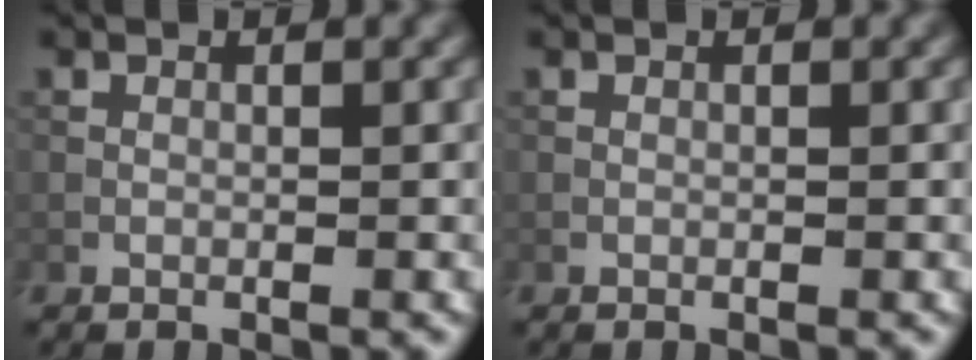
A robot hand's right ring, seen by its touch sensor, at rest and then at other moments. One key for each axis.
{"total": 0.0}